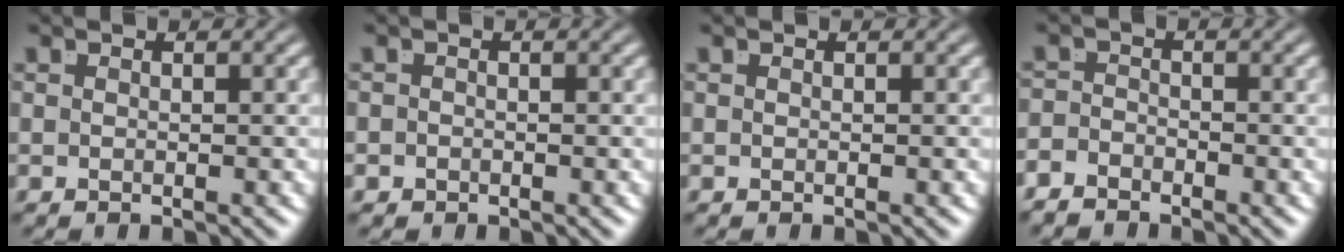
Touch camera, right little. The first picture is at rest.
{"total": 1.0, "force": [-0.8, 0.6, -0.1], "torque": [-0.004, -0.013, -0.007]}
{"total": 0.0}
{"total": 2.3, "force": [-2.2, 0.6, 0.0], "torque": [0.001, -0.020, -0.033]}